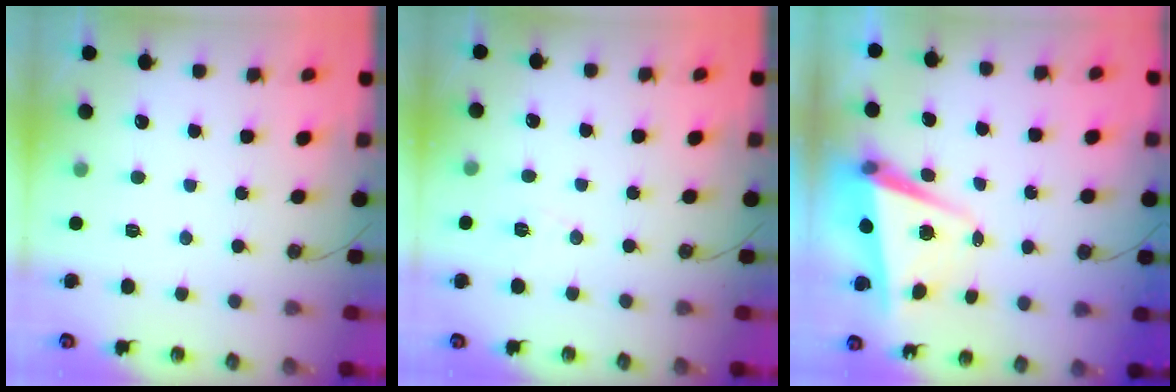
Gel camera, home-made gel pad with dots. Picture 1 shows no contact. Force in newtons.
{"total": 6.2, "press": 4.4, "slide": 4.4}
{"total": 7.2, "press": 7.2, "slide": 0.4}